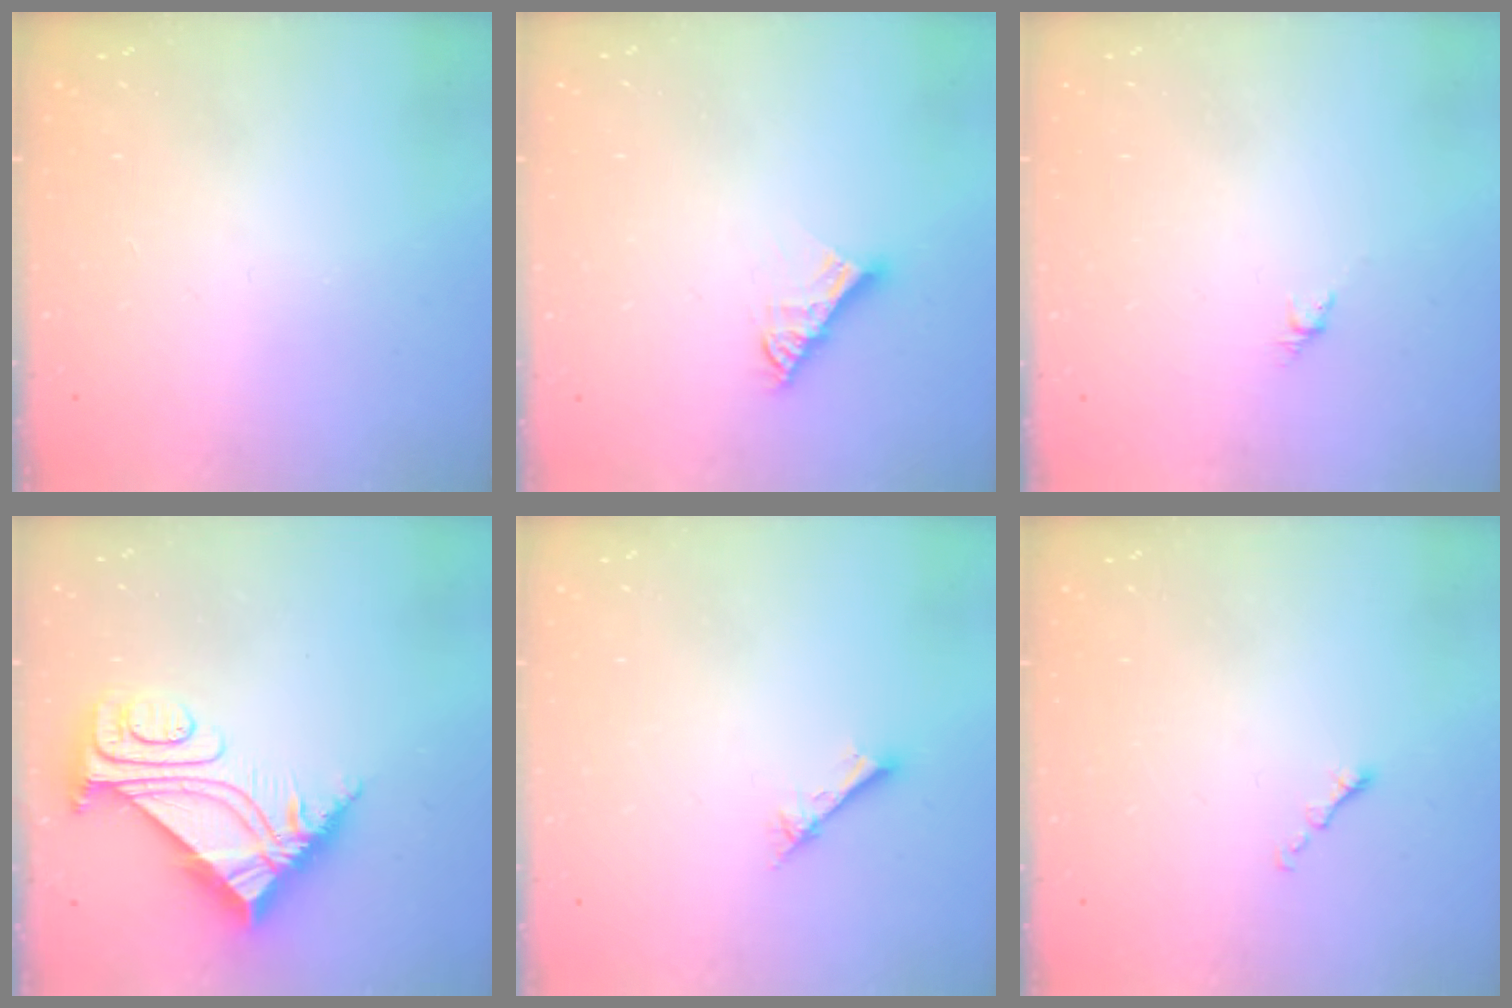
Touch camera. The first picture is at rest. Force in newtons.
{"total": 5.7, "press": 5.7, "slide": 0.4}
{"total": 3.0, "press": 2.9, "slide": 0.7}
{"total": 8.0, "press": 8.0, "slide": 1.0}
{"total": 2.1, "press": 2.1, "slide": 0.2}
{"total": 0.6, "press": 0.5, "slide": 0.2}